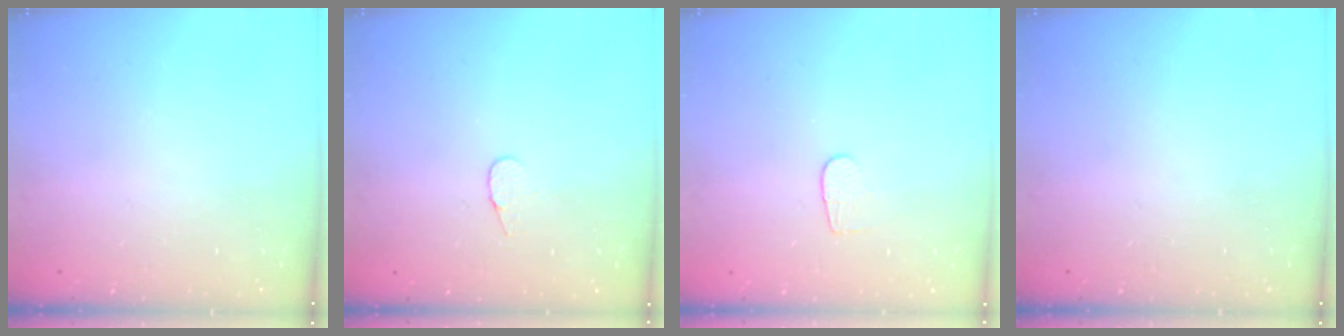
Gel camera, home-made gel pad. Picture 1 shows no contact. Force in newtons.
{"total": 4.0, "press": 4.0, "slide": 0.4}
{"total": 4.3, "press": 4.3, "slide": 0.5}
{"total": 0.0}